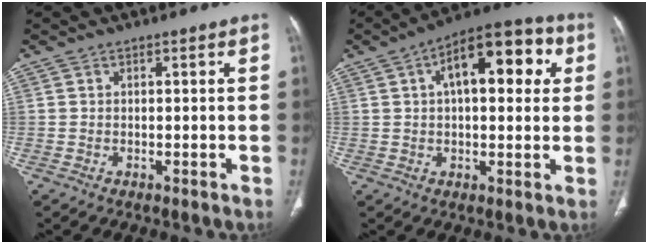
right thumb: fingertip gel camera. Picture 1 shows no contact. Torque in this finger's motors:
{"motor_torque": [0.95, 3.47, 1.62, 0.09, 0.10]}